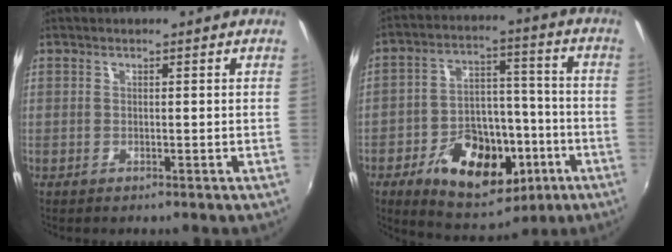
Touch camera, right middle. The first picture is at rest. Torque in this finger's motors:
{"motor_torque": [1.09, -1.05, 0.31, 0.16]}